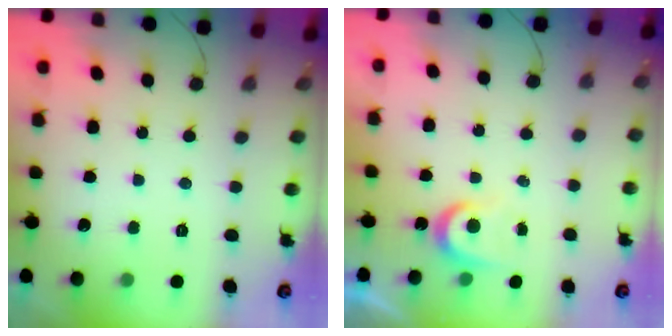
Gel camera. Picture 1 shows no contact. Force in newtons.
{"total": 4.1, "press": 4.1, "slide": 0.6}